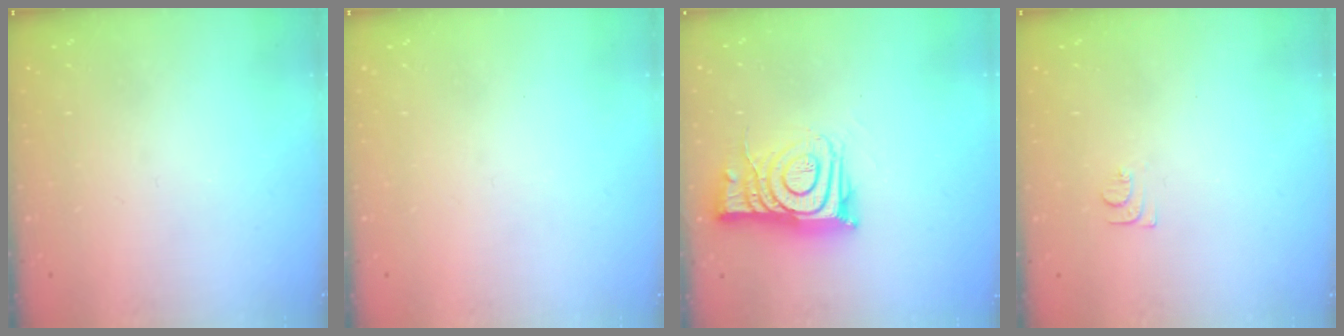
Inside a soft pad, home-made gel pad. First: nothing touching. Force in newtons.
{"total": 0.0}
{"total": 11.4, "press": 11.3, "slide": 0.9}
{"total": 6.6, "press": 6.6, "slide": 0.7}